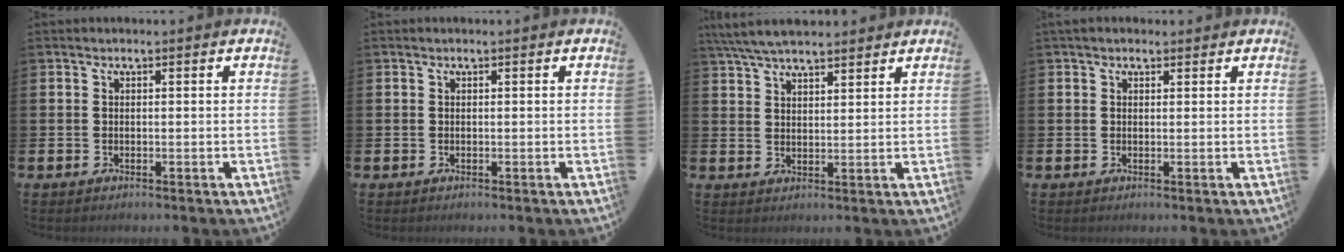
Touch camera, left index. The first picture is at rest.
{"total": 0.0}
{"total": 5.8, "force": [5.4, 1.1, 1.9], "torque": [-0.057, -0.011, 0.101]}
{"total": 1.2, "force": [0.9, 0.7, 0.5], "torque": [0.002, 0.004, 0.013]}